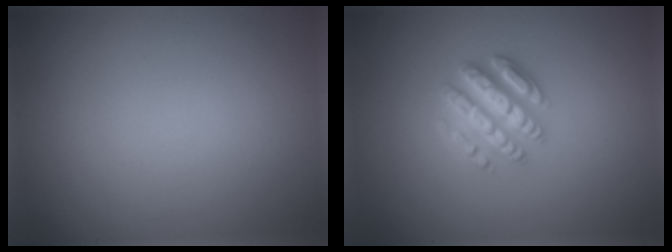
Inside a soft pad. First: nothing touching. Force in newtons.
{"total": 3.5, "press": 3.4, "slide": 0.8}